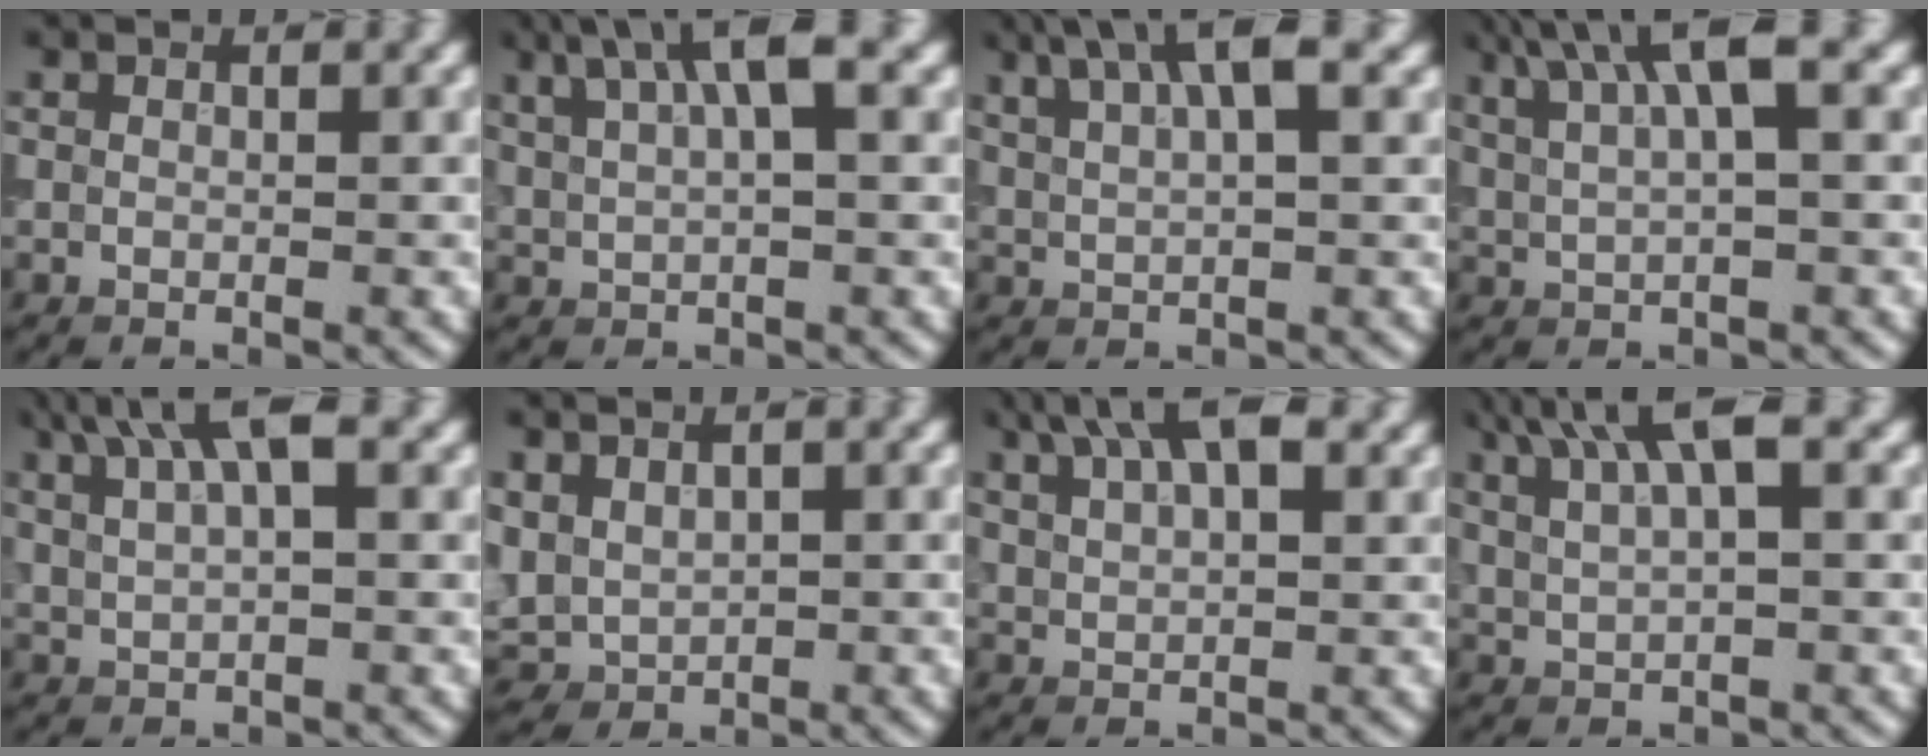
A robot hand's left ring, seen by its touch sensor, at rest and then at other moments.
{"total": 5.2, "force": [3.0, 1.3, 4.1], "torque": [-0.078, 0.011, 0.056]}
{"total": 5.5, "force": [3.4, 1.5, 4.1], "torque": [-0.074, 0.010, 0.062]}
{"total": 6.0, "force": [3.3, 1.3, 4.8], "torque": [-0.085, 0.011, 0.062]}
{"total": 5.2, "force": [3.1, 1.6, 3.9], "torque": [-0.078, 0.011, 0.058]}
{"total": 2.8, "force": [0.9, 2.1, 1.5], "torque": [-0.035, -0.003, 0.022]}
{"total": 7.4, "force": [4.4, 3.2, 5.1], "torque": [-0.088, 0.026, 0.063]}
{"total": 5.8, "force": [3.4, 1.6, 4.4], "torque": [-0.089, 0.010, 0.066]}